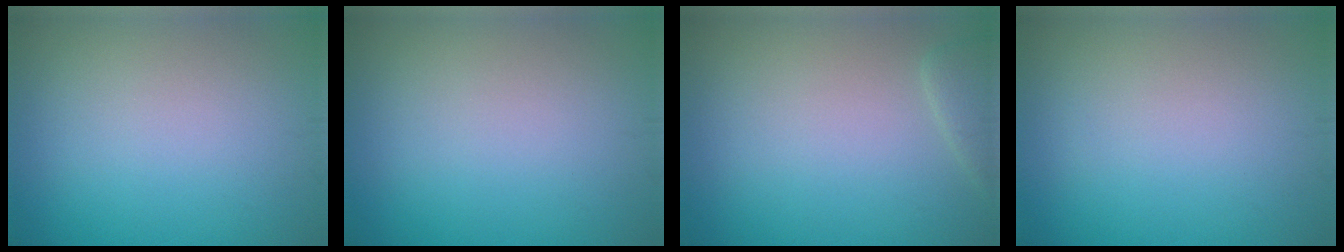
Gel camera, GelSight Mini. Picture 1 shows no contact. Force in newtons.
{"total": 0.0}
{"total": 1.5, "press": 1.5, "slide": 0.1}
{"total": 0.0}